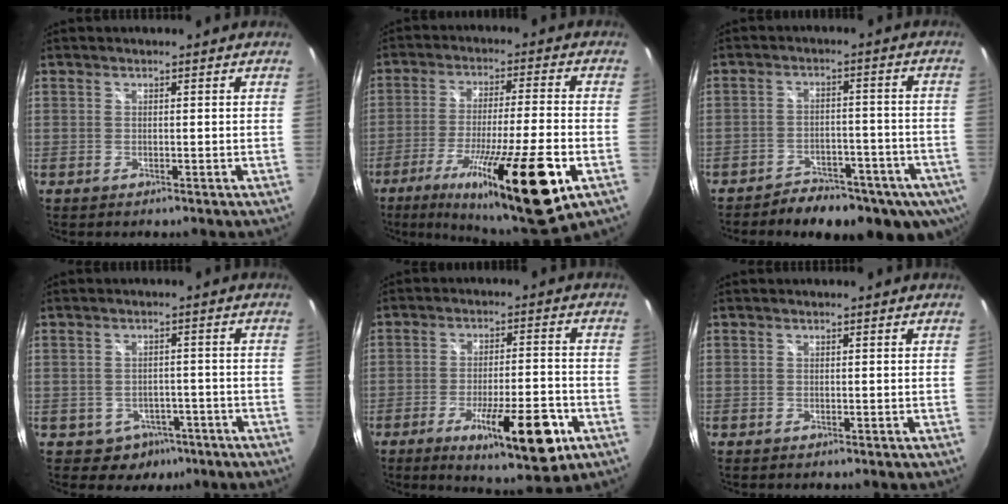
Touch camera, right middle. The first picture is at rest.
{"total": 22.1, "force": [-10.4, 2.8, 19.3], "torque": [-0.333, -0.053, -0.165]}
{"total": 15.9, "force": [-10.8, 7.6, 8.8], "torque": [-0.154, -0.015, -0.135]}
{"total": 5.8, "force": [-3.3, 4.5, 1.3], "torque": [-0.033, 0.011, -0.031]}
{"total": 14.3, "force": [-7.1, 3.1, 12.1], "torque": [-0.197, -0.022, -0.099]}
{"total": 0.0}